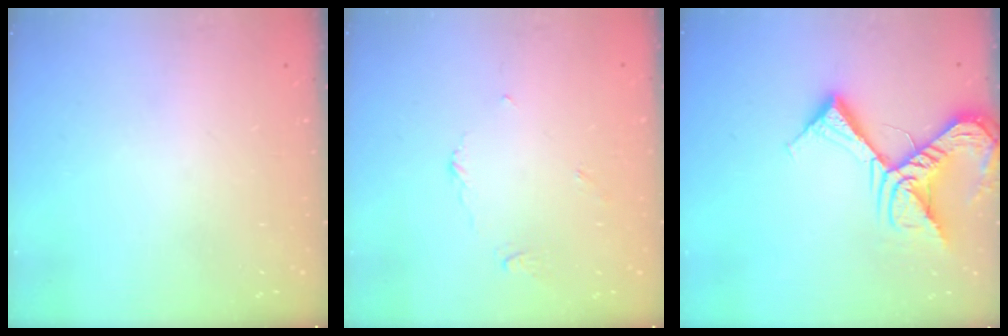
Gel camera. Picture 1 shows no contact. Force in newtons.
{"total": 2.9, "press": 2.9, "slide": 0.3}
{"total": 14.9, "press": 14.7, "slide": 1.9}